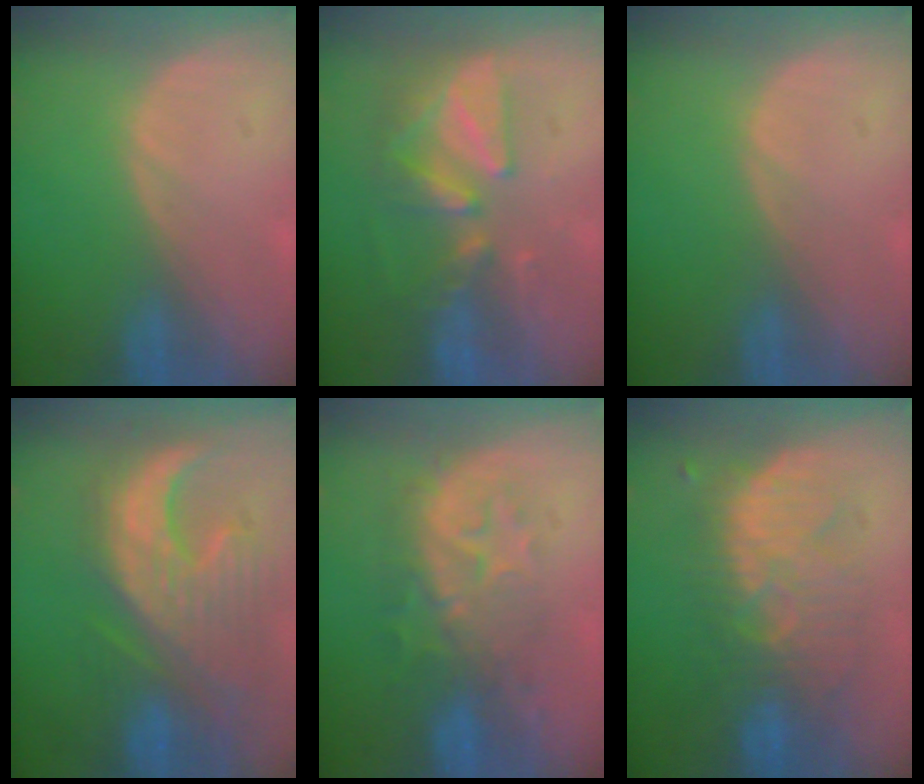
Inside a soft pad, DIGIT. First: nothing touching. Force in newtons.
{"total": 8.6, "press": 7.7, "slide": 3.8}
{"total": 0.0}
{"total": 12.4, "press": 11.2, "slide": 5.4}
{"total": 8.4, "press": 8.2, "slide": 1.6}
{"total": 9.1, "press": 9.1, "slide": 0.6}